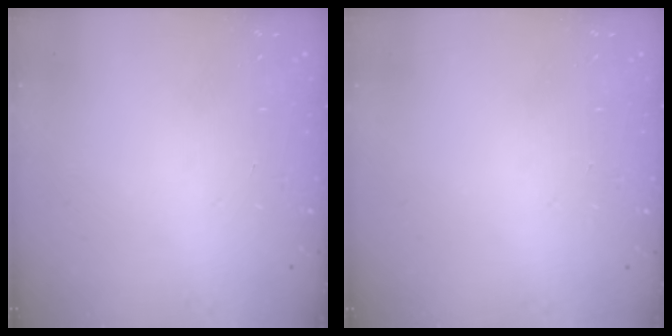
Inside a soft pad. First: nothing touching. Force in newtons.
{"total": 0.0}